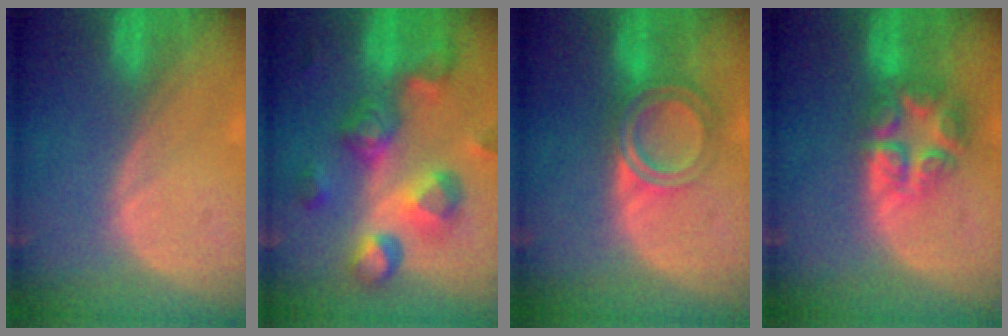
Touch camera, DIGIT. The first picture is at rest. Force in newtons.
{"total": 11.0, "press": 9.8, "slide": 4.9}
{"total": 6.4, "press": 5.4, "slide": 3.4}
{"total": 8.0, "press": 6.9, "slide": 4.2}